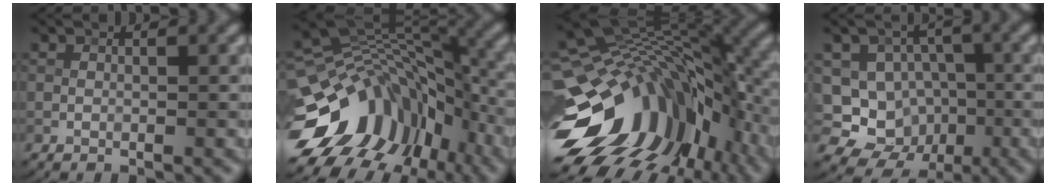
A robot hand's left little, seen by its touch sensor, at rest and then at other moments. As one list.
[{"total": 13.6, "force": [-6.4, 9.1, 7.7], "torque": [-0.144, 0.010, -0.107]}, {"total": 14.5, "force": [-4.1, 9.6, 10.1], "torque": [-0.182, 0.001, -0.076]}, {"total": 9.8, "force": [-3.6, 8.6, 3.1], "torque": [-0.038, 0.009, -0.068]}]